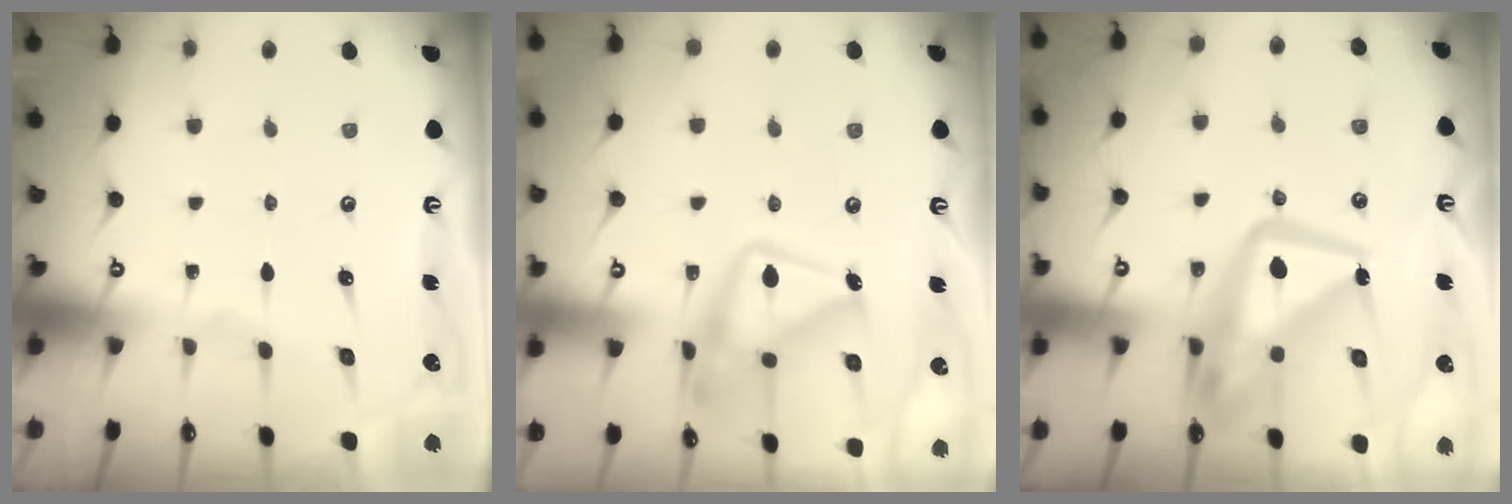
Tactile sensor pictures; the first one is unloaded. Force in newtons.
{"total": 16.1, "press": 16.0, "slide": 0.7}
{"total": 15.5, "press": 15.4, "slide": 1.7}